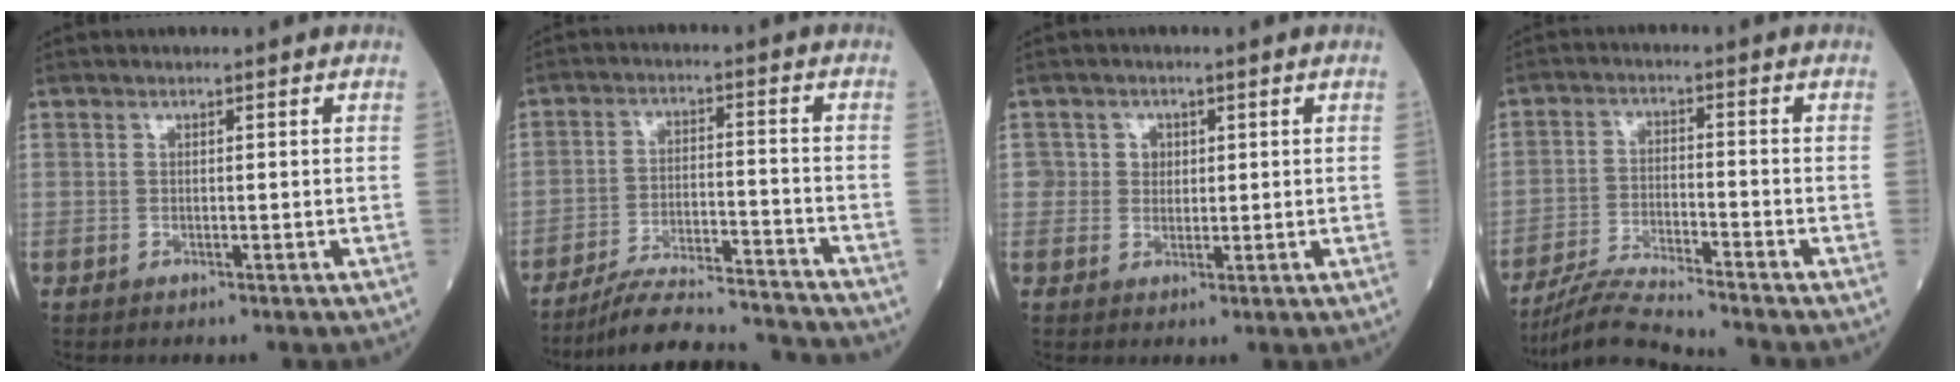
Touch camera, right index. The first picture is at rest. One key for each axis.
{"total": 14.4, "fx": -13.9, "fy": 0.5, "fz": 3.9, "tx": -0.063, "ty": 0.005, "tz": -0.210}
{"total": 2.5, "fx": 0.6, "fy": 2.4, "fz": 0.3, "tx": 0.007, "ty": 0.003, "tz": 0.010}
{"total": 7.9, "fx": -7.5, "fy": -1.6, "fz": 1.9, "tx": -0.039, "ty": -0.020, "tz": -0.141}